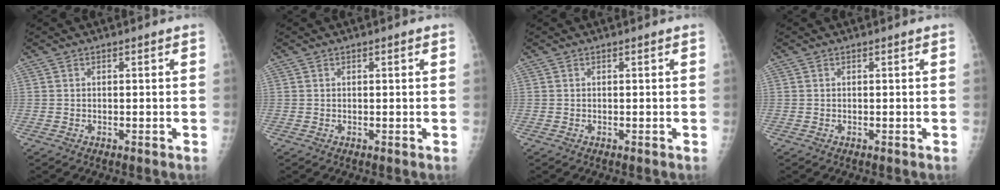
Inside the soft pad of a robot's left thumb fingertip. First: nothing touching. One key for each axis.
{"total": 0.6, "fx": 0.2, "fy": 0.2, "fz": 0.5, "tx": -0.008, "ty": 0.002, "tz": 0.003}
{"total": 0.0}
{"total": 0.0}